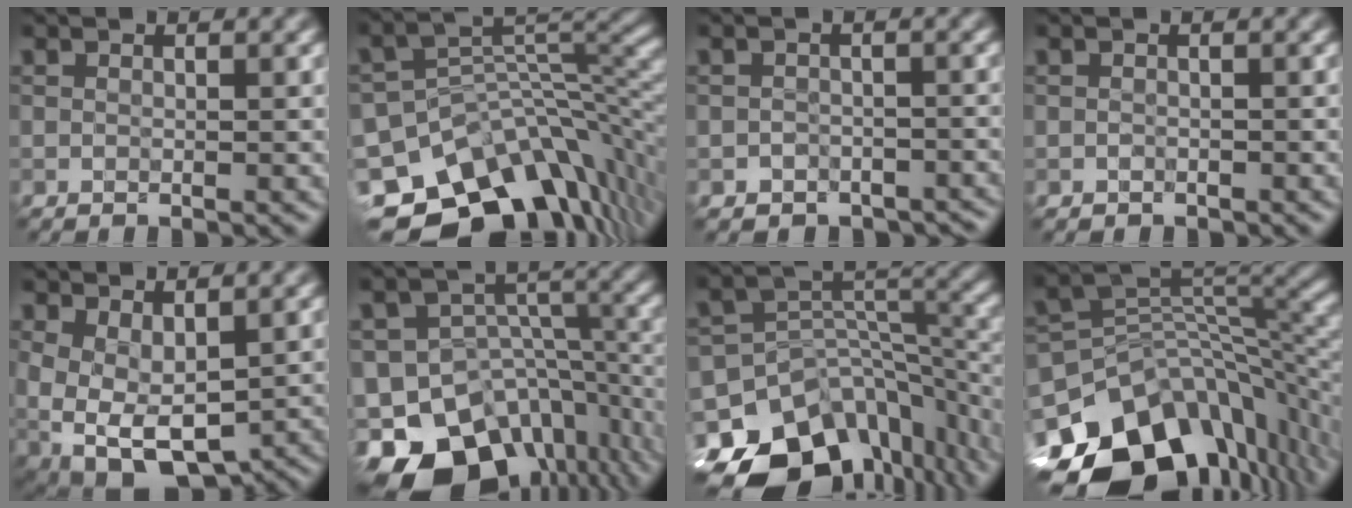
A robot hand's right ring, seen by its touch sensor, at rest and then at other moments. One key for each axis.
{"total": 12.7, "fx": -7.4, "fy": 7.3, "fz": 7.2, "tx": -0.140, "ty": -0.008, "tz": -0.116}
{"total": 2.8, "fx": -2.0, "fy": 2.0, "fz": 0.5, "tx": 0.008, "ty": 0.001, "tz": -0.029}
{"total": 0.6, "fx": -0.3, "fy": 0.5, "fz": 0.0, "tx": 0.003, "ty": -0.005, "tz": -0.005}
{"total": 9.4, "fx": -0.8, "fy": 5.9, "fz": 7.3, "tx": -0.165, "ty": -0.036, "tz": 0.011}
{"total": 16.2, "fx": -11.1, "fy": 9.8, "fz": 6.6, "tx": -0.135, "ty": -0.018, "tz": -0.149}
{"total": 14.9, "fx": -9.2, "fy": 9.3, "fz": 7.2, "tx": -0.154, "ty": 0.003, "tz": -0.124}
{"total": 15.0, "fx": -7.1, "fy": 9.4, "fz": 9.3, "tx": -0.187, "ty": -0.018, "tz": -0.108}